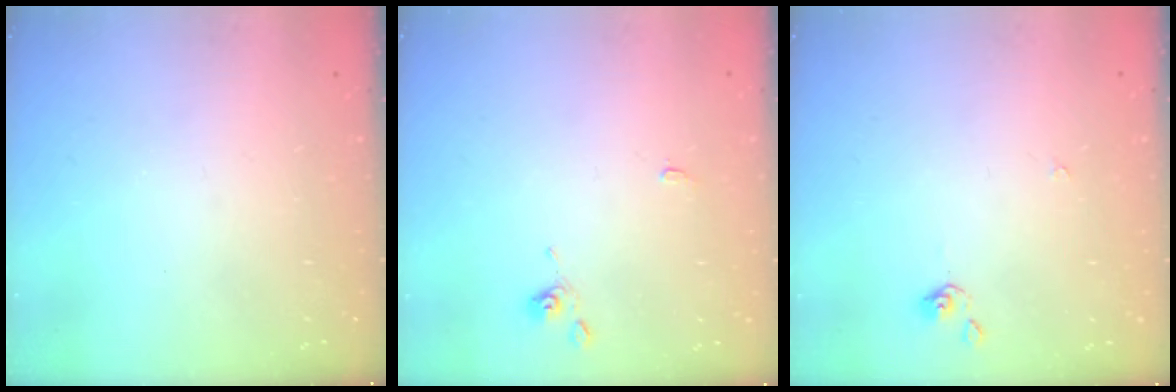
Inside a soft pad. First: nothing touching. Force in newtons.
{"total": 0.0}
{"total": 1.1, "press": 1.0, "slide": 0.4}